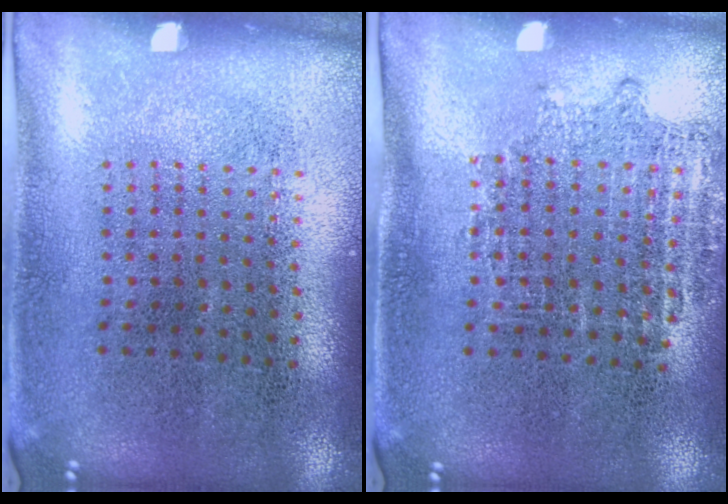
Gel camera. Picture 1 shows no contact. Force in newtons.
{"total": 0.9, "press": 0.8, "slide": 0.3}